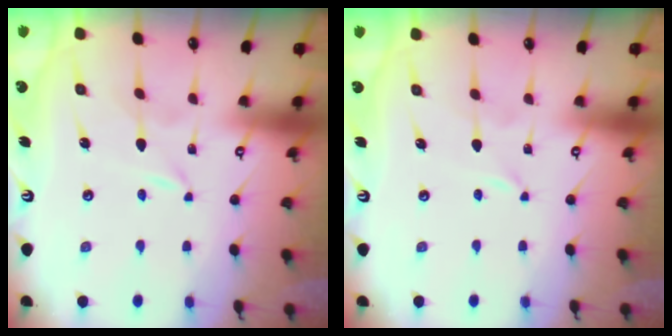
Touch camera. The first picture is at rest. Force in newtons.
{"total": 0.0}